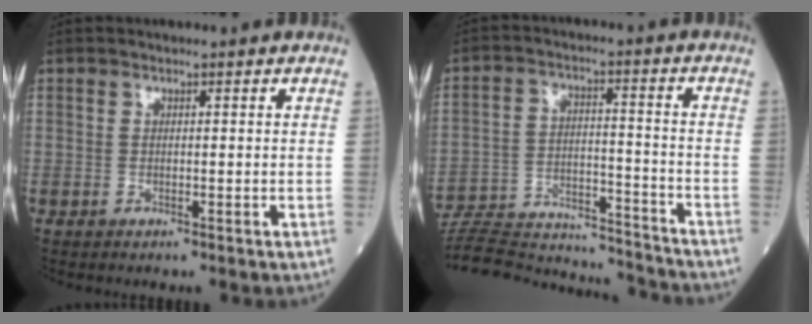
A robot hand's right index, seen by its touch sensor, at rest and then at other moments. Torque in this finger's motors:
{"motor_torque": [-0.77, -0.65, -1.05, -0.21]}